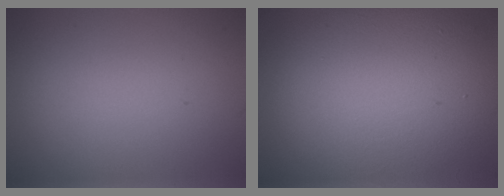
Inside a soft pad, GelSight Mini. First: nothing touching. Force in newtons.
{"total": 12.9, "press": 12.9, "slide": 0.5}